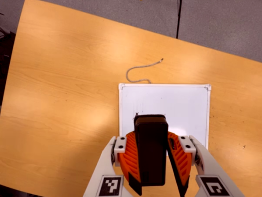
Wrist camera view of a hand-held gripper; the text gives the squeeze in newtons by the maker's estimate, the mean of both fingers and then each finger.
{"total": 9.4, "left": 9.1, "right": 9.6}